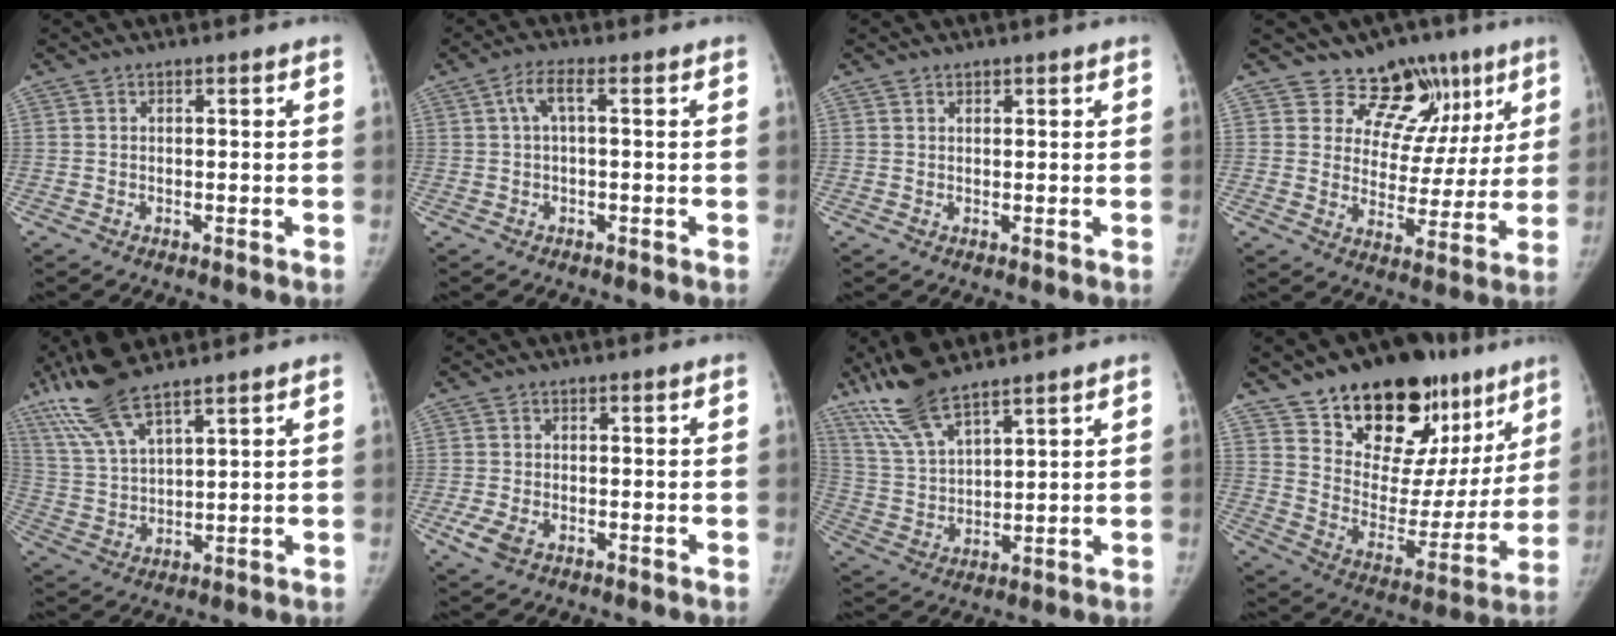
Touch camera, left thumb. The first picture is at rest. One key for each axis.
{"total": 3.2, "fx": 0.5, "fy": 0.9, "fz": 3.0, "tx": -0.066, "ty": 0.018, "tz": 0.009}
{"total": 0.8, "fx": 0.5, "fy": 0.6, "fz": 0.0, "tx": 0.014, "ty": -0.003, "tz": 0.005}
{"total": 12.7, "fx": 8.6, "fy": 8.9, "fz": 3.0, "tx": 0.017, "ty": -0.040, "tz": 0.108}
{"total": 11.9, "fx": 8.6, "fy": 2.8, "fz": 7.6, "tx": -0.160, "ty": -0.022, "tz": 0.180}
{"total": 3.6, "fx": -1.7, "fy": 2.2, "fz": 2.4, "tx": -0.054, "ty": -0.002, "tz": -0.029}
{"total": 11.7, "fx": 9.2, "fy": 3.0, "fz": 6.6, "tx": -0.129, "ty": -0.034, "tz": 0.192}
{"total": 28.0, "fx": 18.2, "fy": 15.4, "fz": 14.8, "tx": -0.174, "ty": -0.060, "tz": 0.281}